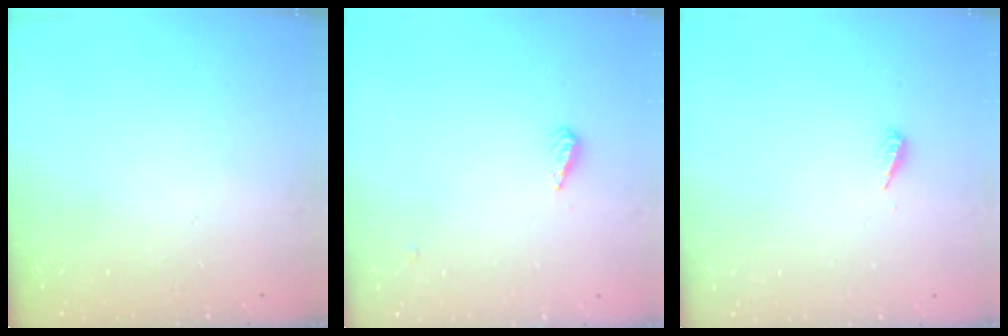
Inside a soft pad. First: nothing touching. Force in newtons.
{"total": 3.5, "press": 3.5, "slide": 0.4}
{"total": 2.9, "press": 2.9, "slide": 0.3}